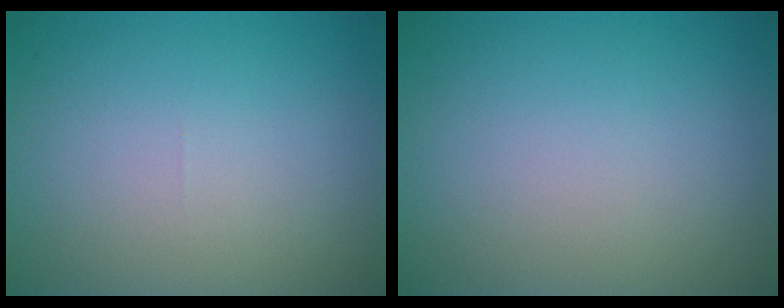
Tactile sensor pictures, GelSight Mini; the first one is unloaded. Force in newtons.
{"total": 0.0}